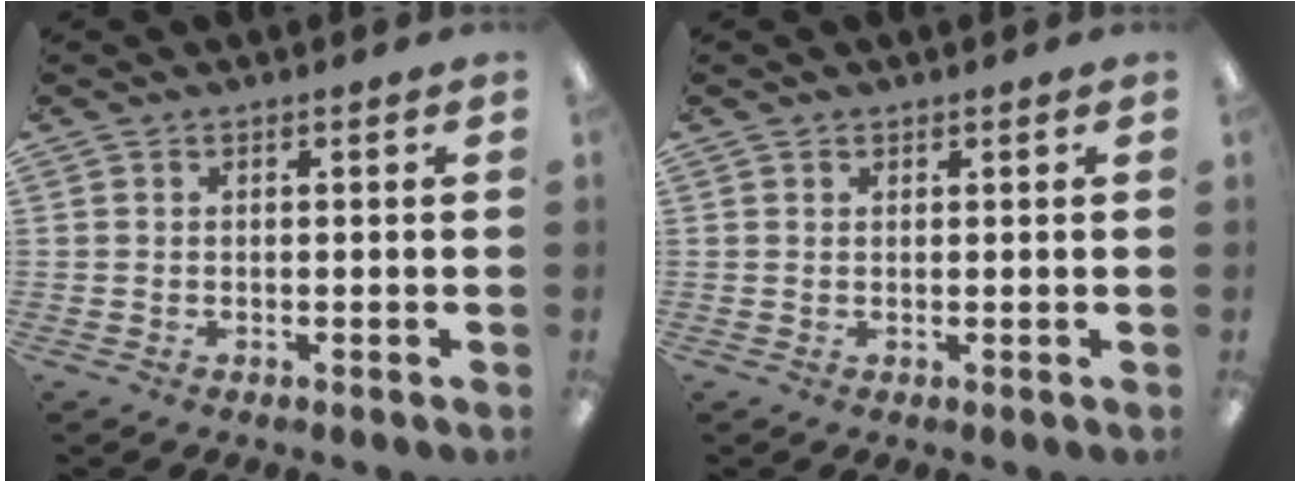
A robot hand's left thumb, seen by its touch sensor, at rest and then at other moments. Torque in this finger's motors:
{"motor_torque": [-0.19, -0.09, -0.21, 0.09, -0.02]}